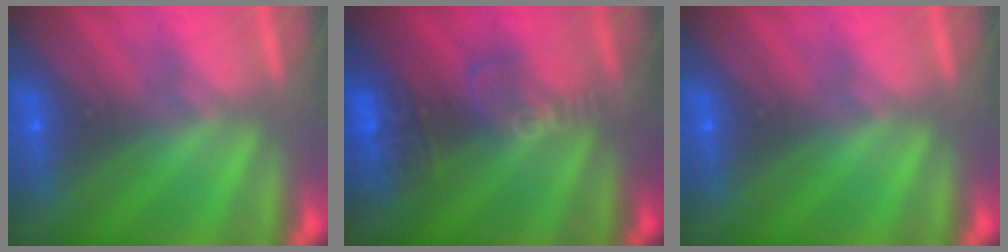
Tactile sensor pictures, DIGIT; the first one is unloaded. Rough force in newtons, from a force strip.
{"total": 2.7}
{"total": 0.0}